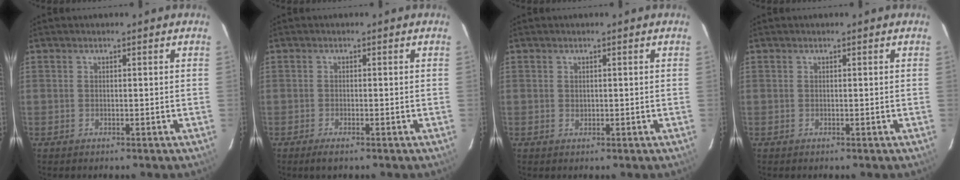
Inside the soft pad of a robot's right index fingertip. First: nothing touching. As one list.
[{"total": 1.9, "force": [-1.5, 0.2, 1.2], "torque": [-0.028, -0.007, -0.027]}, {"total": 0.5, "force": [0.2, 0.5, 0.1], "torque": [0.002, 0.003, 0.005]}, {"total": 0.0}]